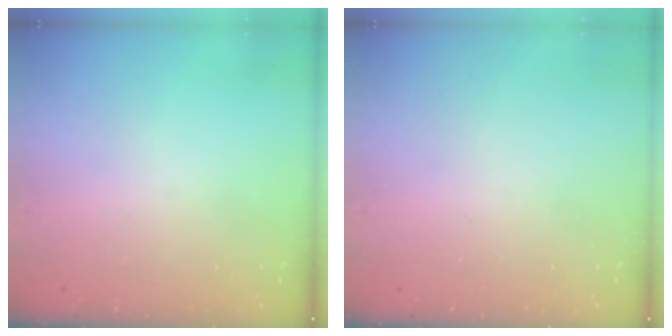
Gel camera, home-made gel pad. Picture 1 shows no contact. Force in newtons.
{"total": 0.0}